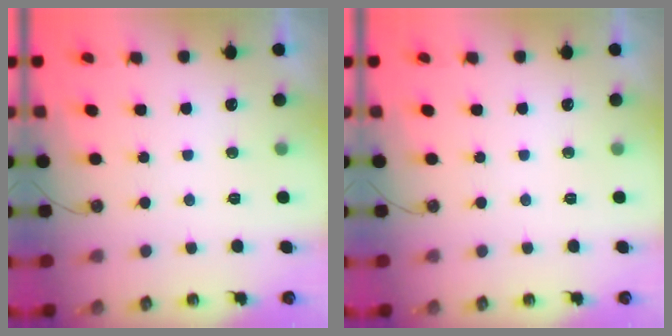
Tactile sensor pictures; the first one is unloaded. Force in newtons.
{"total": 0.0}